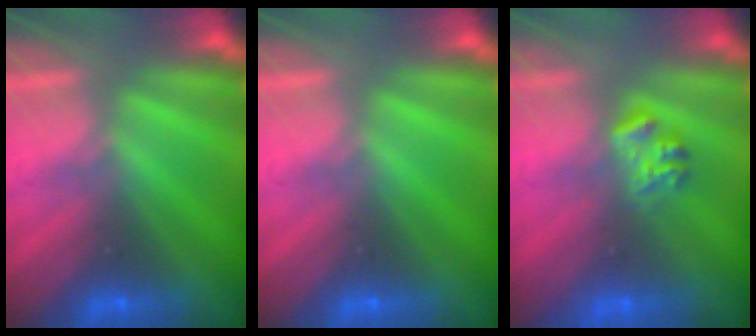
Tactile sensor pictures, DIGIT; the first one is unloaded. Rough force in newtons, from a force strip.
{"total": 0.0}
{"total": 2.3}